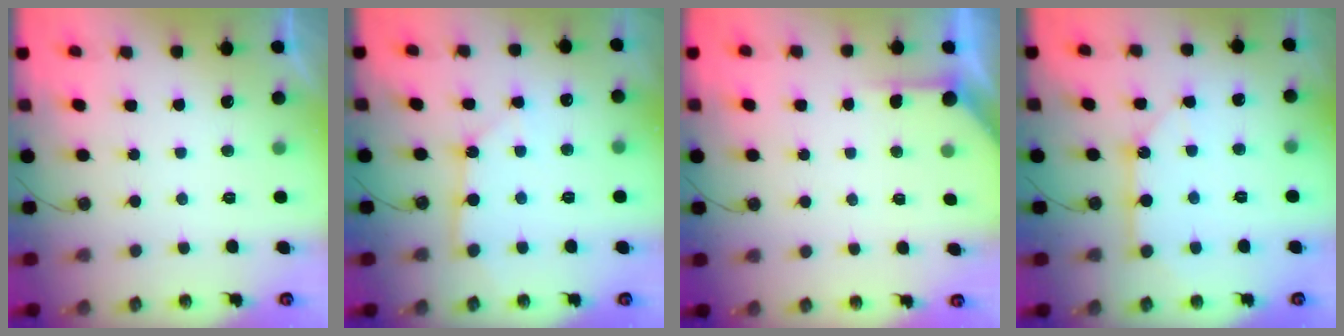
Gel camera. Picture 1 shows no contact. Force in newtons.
{"total": 3.0, "press": 3.0, "slide": 0.2}
{"total": 2.4, "press": 2.4, "slide": 0.3}
{"total": 10.1, "press": 10.0, "slide": 1.1}